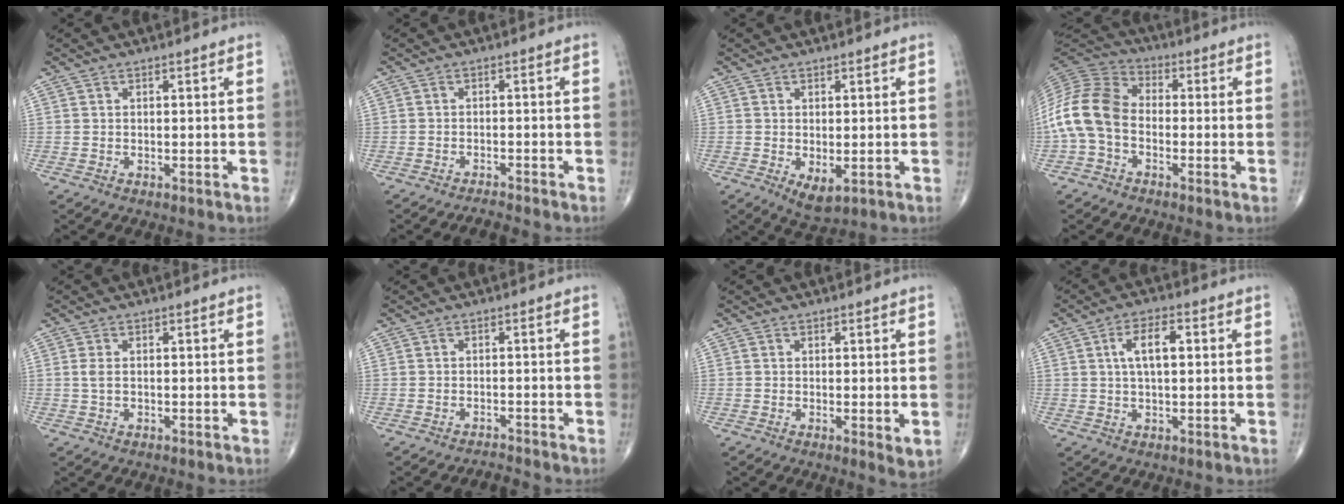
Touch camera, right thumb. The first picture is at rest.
{"total": 2.0, "force": [-2.0, -0.1, 0.2], "torque": [-0.016, 0.003, -0.035]}
{"total": 4.1, "force": [-0.9, 2.0, 3.4], "torque": [-0.055, -0.012, -0.005]}
{"total": 12.6, "force": [-2.4, 8.9, 8.7], "torque": [-0.175, 0.034, -0.061]}
{"total": 1.8, "force": [0.0, 1.1, 1.5], "torque": [-0.037, -0.001, -0.002]}
{"total": 1.8, "force": [-1.7, 0.0, -0.3], "torque": [-0.005, 0.005, -0.027]}
{"total": 2.9, "force": [-0.4, 0.9, 2.8], "torque": [-0.044, -0.012, -0.007]}
{"total": 6.3, "force": [1.2, 2.8, 5.5], "torque": [-0.100, 0.010, 0.019]}